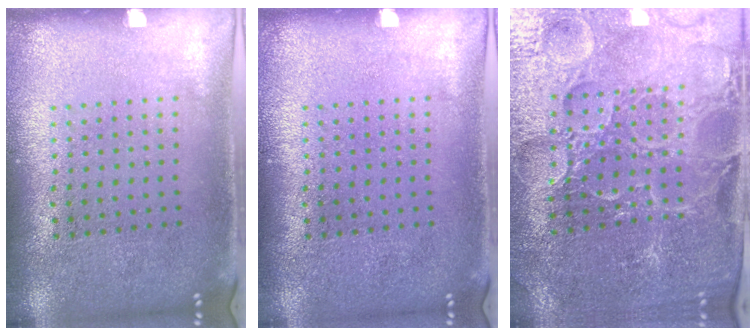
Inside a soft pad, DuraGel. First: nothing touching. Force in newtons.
{"total": 0.0}
{"total": 3.8, "press": 3.7, "slide": 0.6}